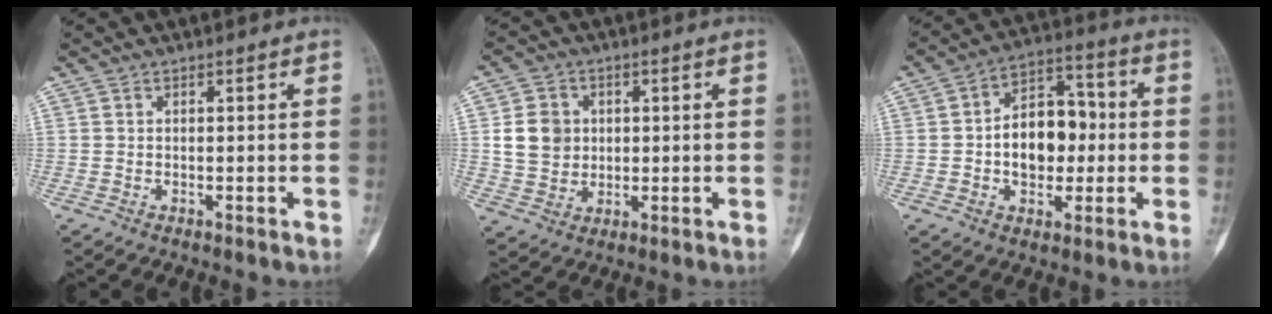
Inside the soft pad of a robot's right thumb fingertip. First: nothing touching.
{"total": 8.2, "force": [1.2, 7.3, 3.6], "torque": [-0.038, -0.004, 0.024]}
{"total": 13.2, "force": [-0.7, 9.1, 9.5], "torque": [-0.106, 0.035, -0.013]}